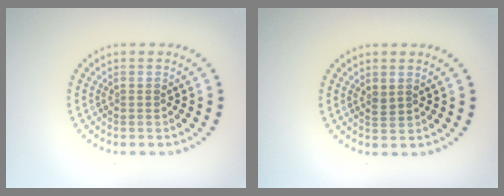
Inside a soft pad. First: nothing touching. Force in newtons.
{"total": 0.8, "press": 0.7, "slide": 0.4}